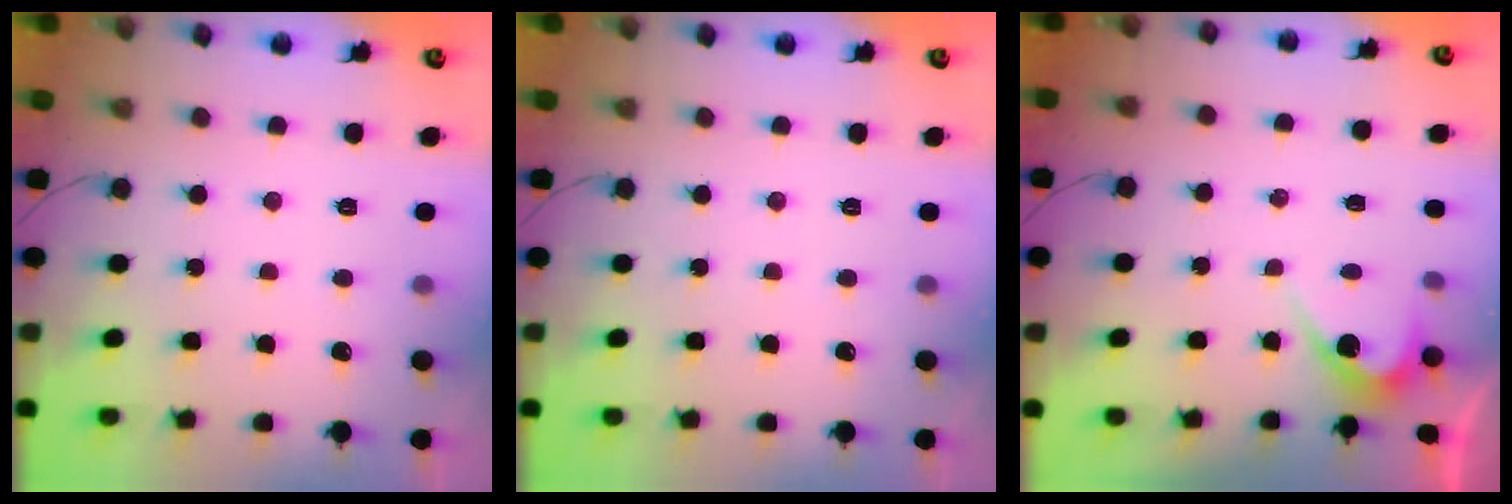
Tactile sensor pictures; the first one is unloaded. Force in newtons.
{"total": 0.0}
{"total": 3.0, "press": 3.0, "slide": 0.2}